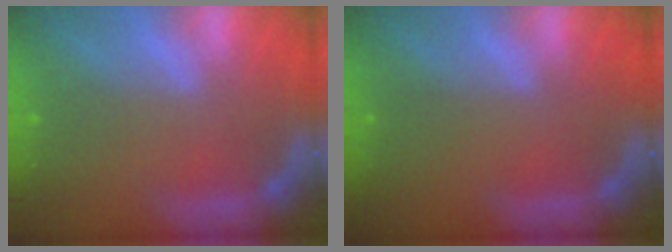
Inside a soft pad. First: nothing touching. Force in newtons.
{"total": 0.0}